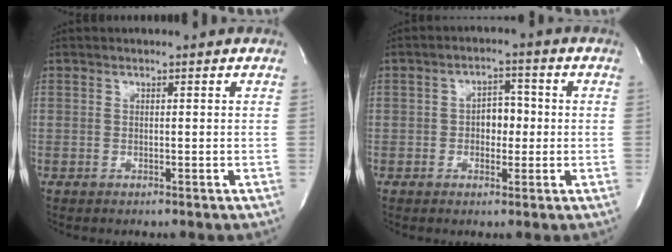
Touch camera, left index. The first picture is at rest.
{"total": 4.2, "force": [-0.3, 2.6, 3.3], "torque": [-0.048, 0.013, -0.005]}